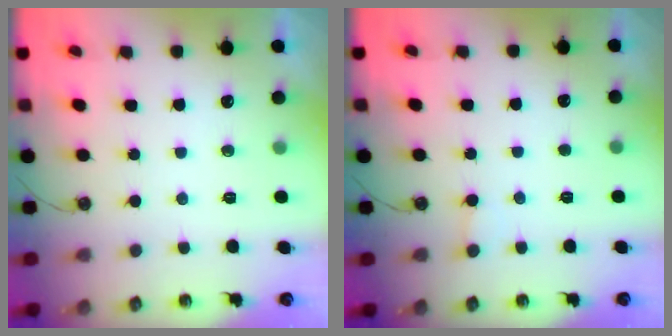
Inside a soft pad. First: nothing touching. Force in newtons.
{"total": 2.0, "press": 2.0, "slide": 0.1}